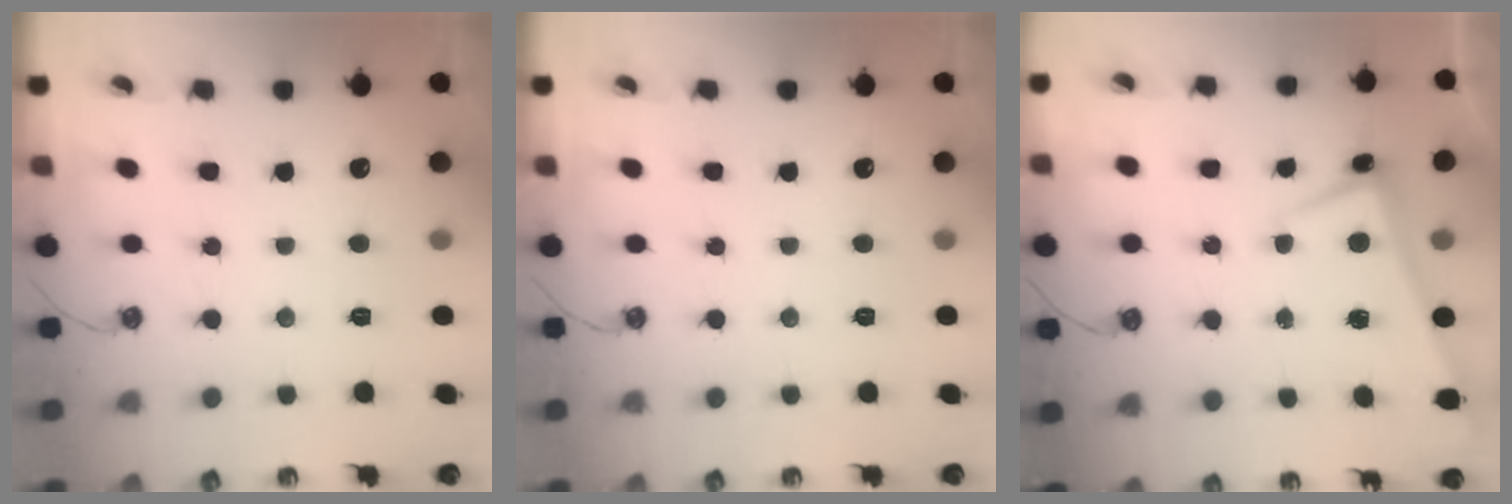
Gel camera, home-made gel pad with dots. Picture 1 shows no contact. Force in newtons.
{"total": 0.0}
{"total": 1.3, "press": 1.0, "slide": 0.8}